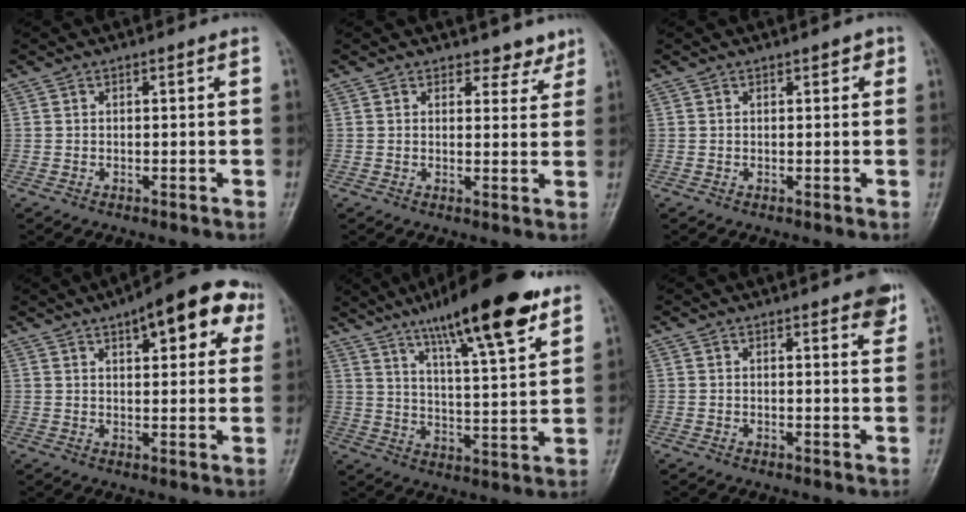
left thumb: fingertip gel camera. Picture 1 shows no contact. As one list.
[{"total": 3.8, "force": [3.2, 2.0, 0.3], "torque": [0.022, -0.024, 0.032]}, {"total": 1.5, "force": [0.8, 0.8, 1.0], "torque": [-0.002, 0.000, 0.007]}, {"total": 13.4, "force": [6.6, 5.5, 10.3], "torque": [-0.089, 0.000, 0.078]}, {"total": 19.6, "force": [12.8, 3.6, 14.4], "torque": [-0.203, -0.051, 0.204]}, {"total": 4.8, "force": [3.1, 1.4, 3.3], "torque": [-0.024, -0.010, 0.034]}]